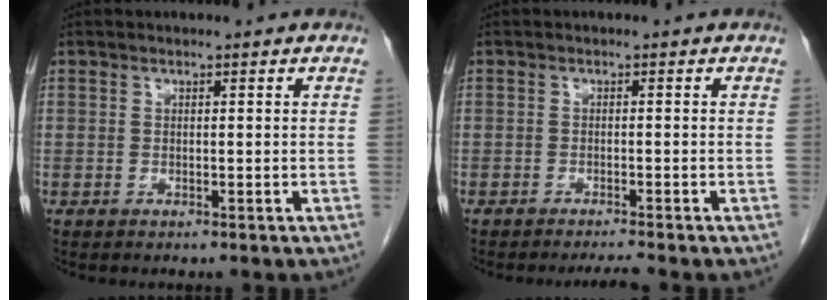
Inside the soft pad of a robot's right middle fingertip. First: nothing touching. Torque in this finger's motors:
{"motor_torque": [-0.13, 0.14, 0.00, -0.01]}